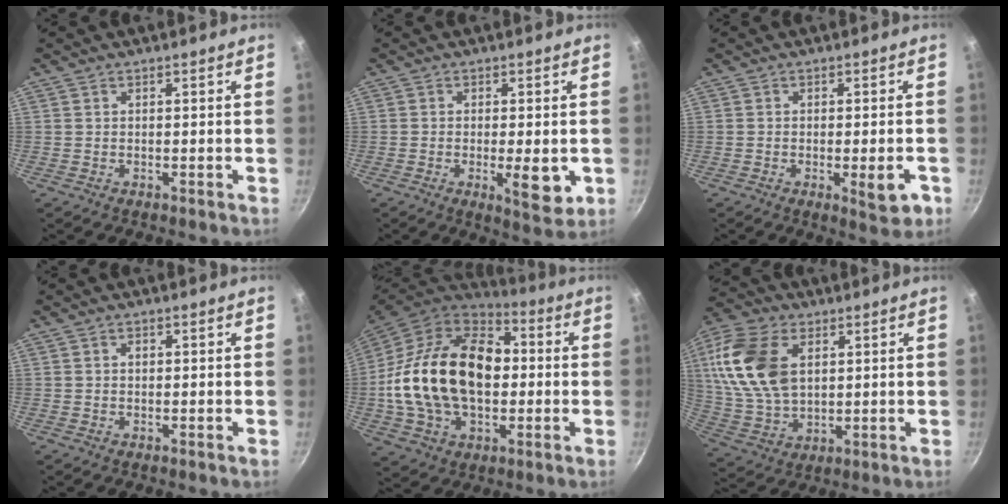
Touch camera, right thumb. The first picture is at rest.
{"total": 7.3, "force": [-1.4, 2.4, 6.8], "torque": [-0.092, -0.010, -0.016]}
{"total": 6.2, "force": [-2.1, 2.0, 5.4], "torque": [-0.056, 0.003, -0.025]}
{"total": 0.9, "force": [0.1, 0.7, 0.6], "torque": [-0.007, 0.004, 0.001]}
{"total": 25.9, "force": [0.3, 17.2, 19.4], "torque": [-0.326, 0.036, 0.004]}
{"total": 19.0, "force": [4.9, 12.3, 13.7], "torque": [-0.265, -0.006, 0.099]}